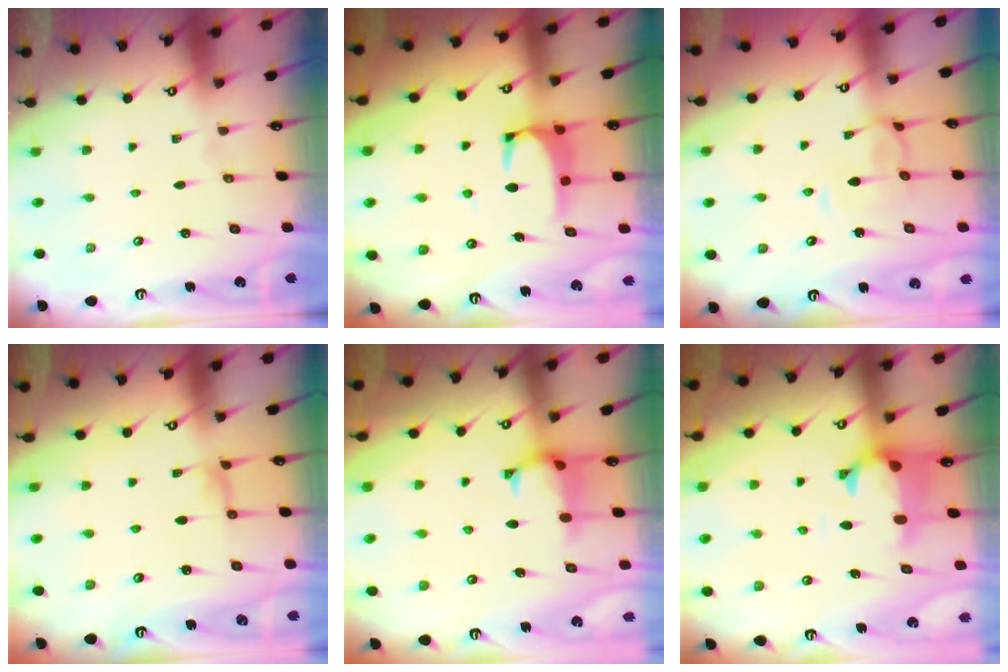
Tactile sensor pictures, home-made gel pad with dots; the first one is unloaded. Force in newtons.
{"total": 2.9, "press": 2.8, "slide": 0.7}
{"total": 0.6, "press": 0.1, "slide": 0.6}
{"total": 1.3, "press": 1.1, "slide": 0.7}
{"total": 1.2, "press": 0.9, "slide": 0.8}
{"total": 1.5, "press": 0.9, "slide": 1.2}